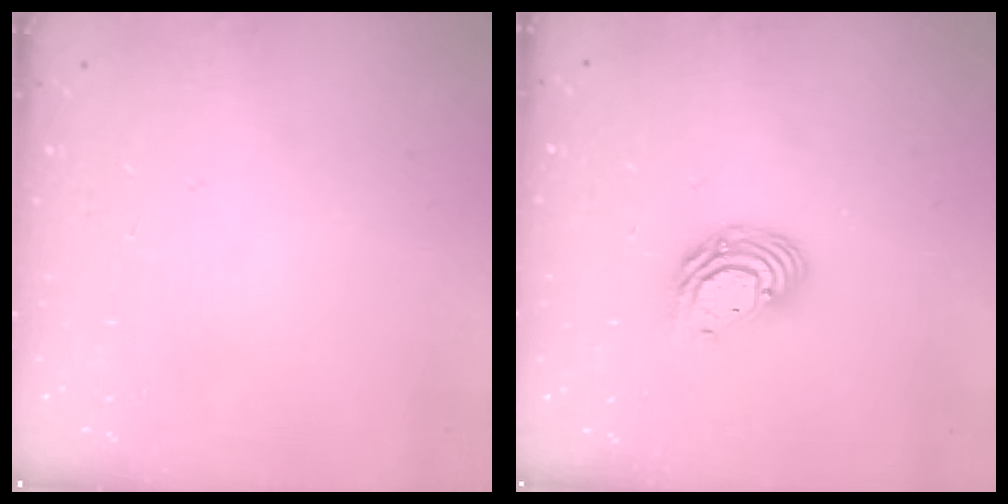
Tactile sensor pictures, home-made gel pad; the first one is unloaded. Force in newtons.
{"total": 9.1, "press": 9.1, "slide": 1.1}